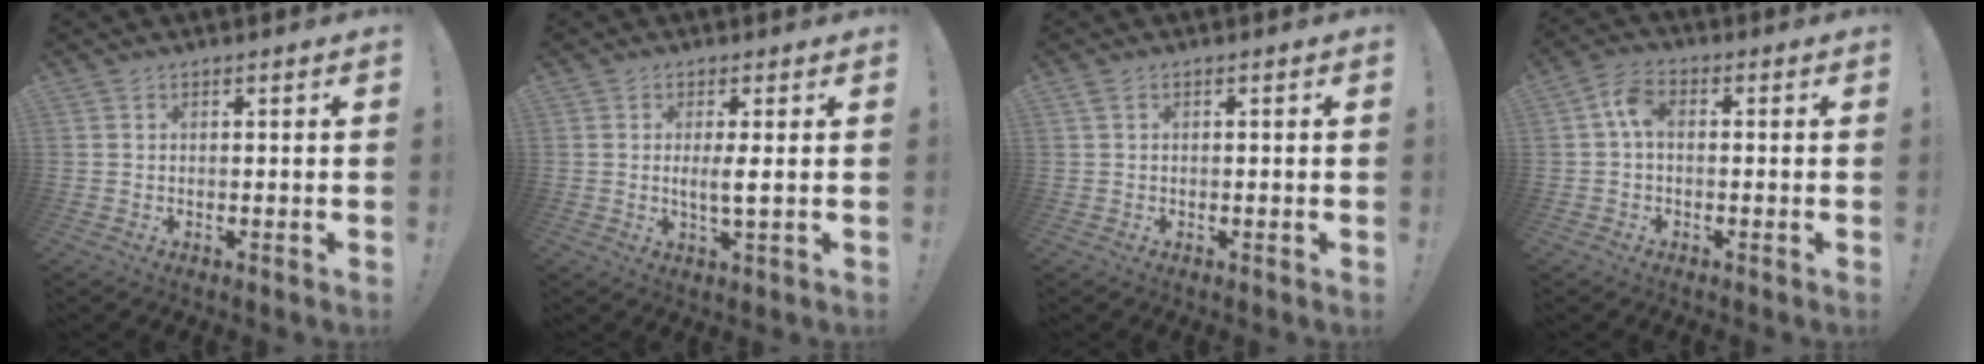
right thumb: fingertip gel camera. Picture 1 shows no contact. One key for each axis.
{"total": 3.5, "fx": 0.2, "fy": 0.1, "fz": 3.5, "tx": -0.062, "ty": -0.007, "tz": 0.000}
{"total": 1.1, "fx": 0.1, "fy": 0.5, "fz": 0.9, "tx": -0.020, "ty": 0.002, "tz": 0.001}
{"total": 5.5, "fx": 0.2, "fy": 3.1, "fz": 4.5, "tx": -0.087, "ty": 0.012, "tz": 0.004}